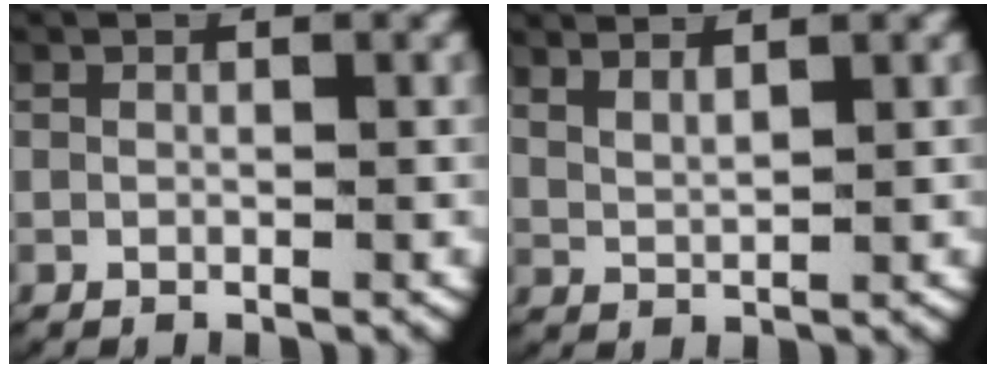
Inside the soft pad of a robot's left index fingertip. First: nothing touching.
{"total": 2.5, "force": [2.0, 0.9, 1.2], "torque": [-0.035, -0.004, 0.040]}